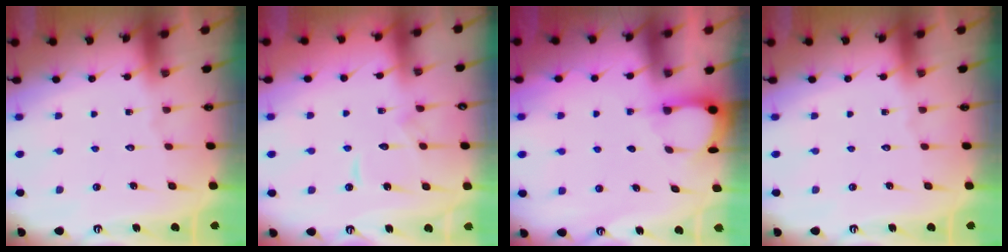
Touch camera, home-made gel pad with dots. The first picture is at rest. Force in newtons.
{"total": 6.1, "press": 6.1, "slide": 0.6}
{"total": 3.2, "press": 3.2, "slide": 0.3}
{"total": 0.0}